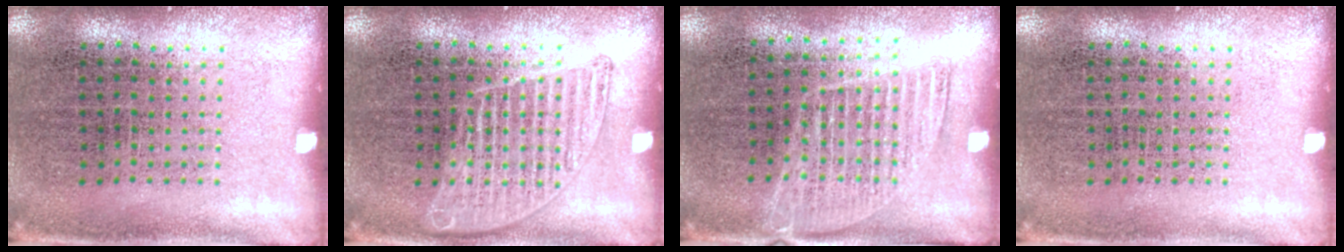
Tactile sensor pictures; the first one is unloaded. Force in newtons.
{"total": 1.8, "press": 1.8, "slide": 0.2}
{"total": 1.3, "press": 1.2, "slide": 0.6}
{"total": 0.0}